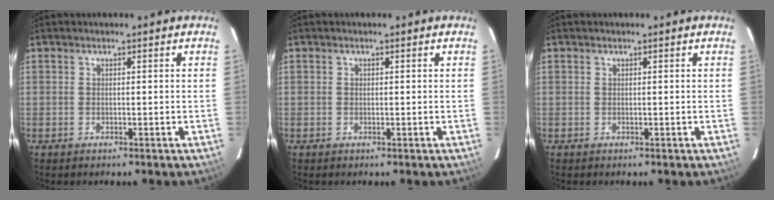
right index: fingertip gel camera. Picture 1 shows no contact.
{"total": 0.0}
{"total": 0.0}